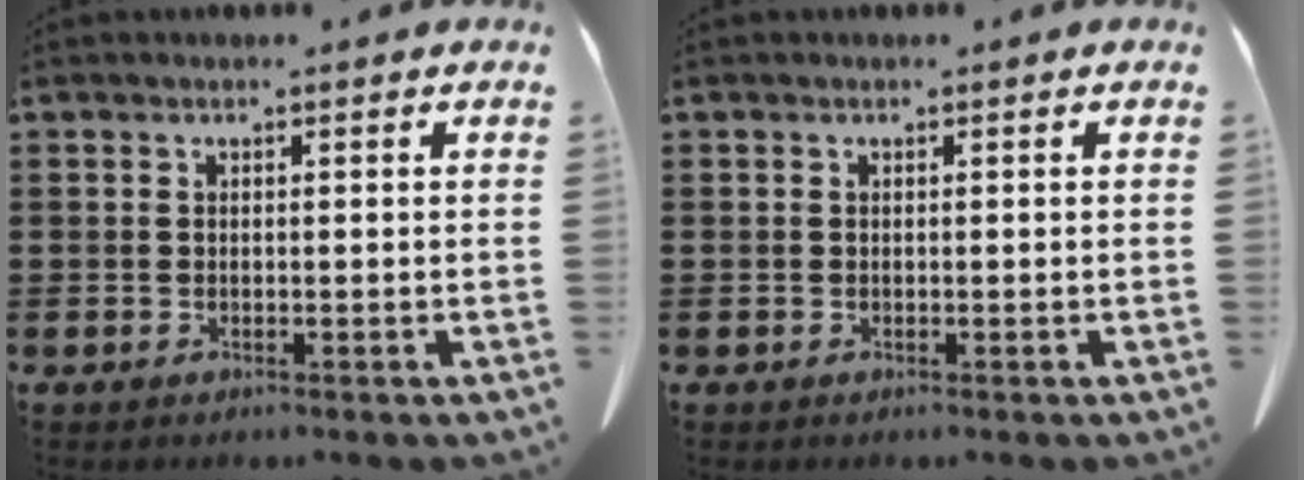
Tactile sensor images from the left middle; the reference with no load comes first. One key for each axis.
{"total": 0.0}